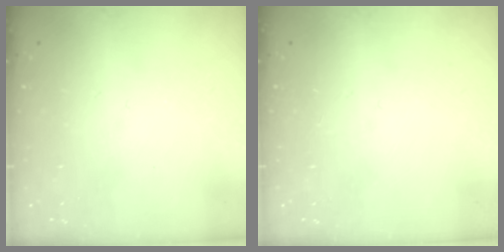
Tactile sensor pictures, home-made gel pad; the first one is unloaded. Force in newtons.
{"total": 0.0}